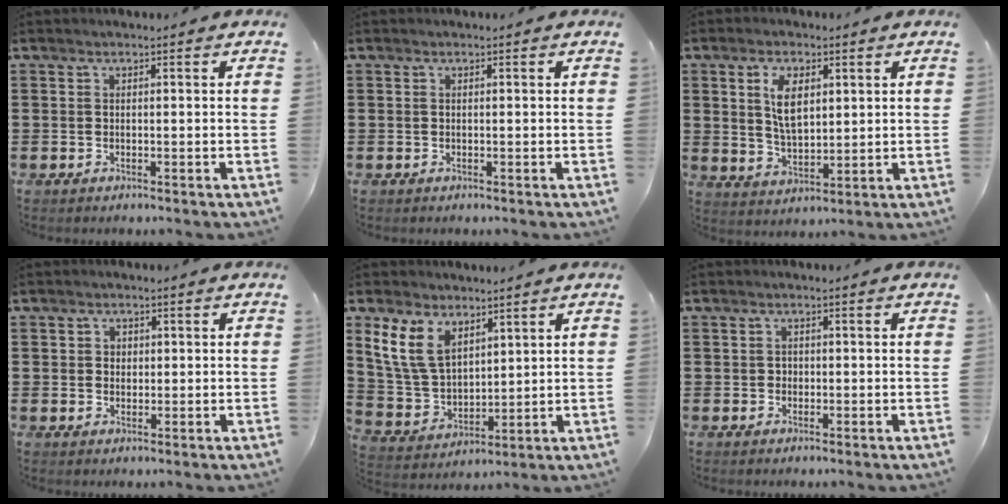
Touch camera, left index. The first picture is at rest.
{"total": 0.0}
{"total": 6.4, "force": [2.3, 3.2, 5.1], "torque": [-0.102, 0.007, 0.038]}
{"total": 1.7, "force": [0.5, 1.5, 0.5], "torque": [-0.016, 0.008, 0.006]}
{"total": 9.2, "force": [5.4, 5.5, 5.0], "torque": [-0.137, 0.001, 0.102]}
{"total": 0.8, "force": [0.0, 0.8, 0.2], "torque": [-0.008, 0.004, -0.001]}